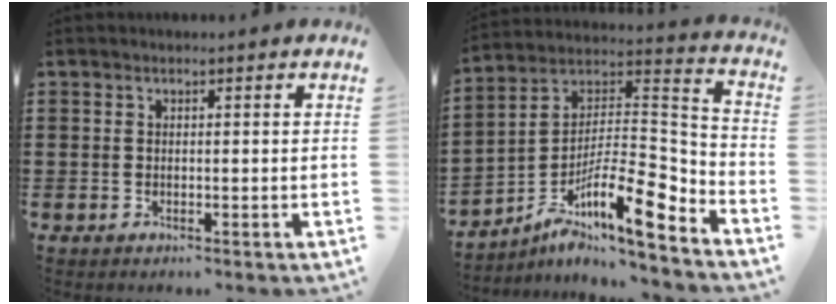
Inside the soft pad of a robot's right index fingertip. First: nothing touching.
{"total": 12.5, "force": [-7.2, 3.4, 9.6], "torque": [-0.163, -0.021, -0.139]}